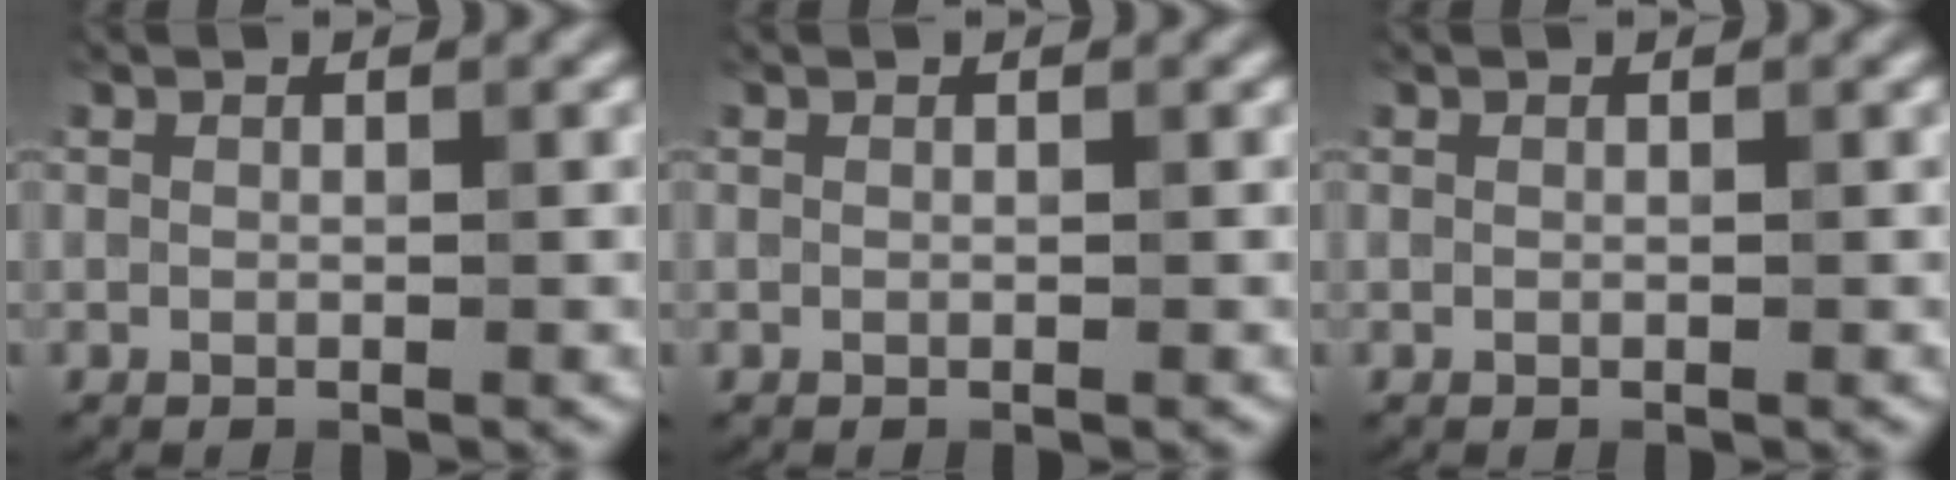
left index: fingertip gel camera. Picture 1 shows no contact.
{"total": 0.0}
{"total": 0.0}